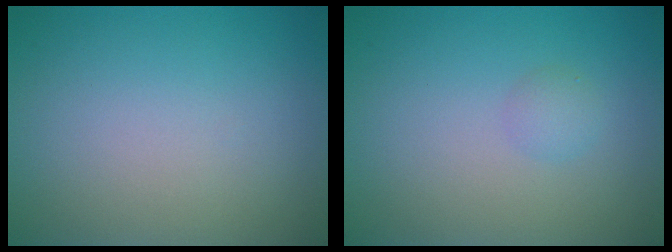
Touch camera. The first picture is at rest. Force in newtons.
{"total": 1.1, "press": 1.1, "slide": 0.0}